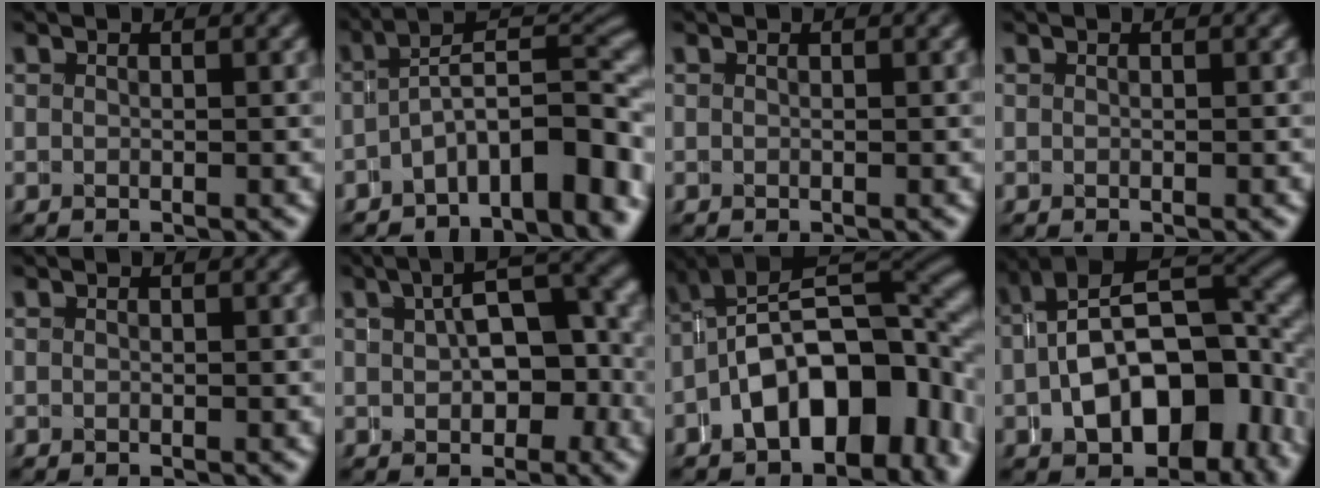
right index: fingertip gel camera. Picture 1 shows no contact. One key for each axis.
{"total": 7.3, "fx": -2.7, "fy": 3.2, "fz": 6.0, "tx": -0.075, "ty": 0.003, "tz": -0.049}
{"total": 0.0}
{"total": 0.0}
{"total": 0.0}
{"total": 4.7, "fx": 0.2, "fy": 2.6, "fz": 3.9, "tx": -0.055, "ty": 0.000, "tz": 0.014}
{"total": 11.8, "fx": -1.5, "fy": 7.4, "fz": 9.1, "tx": -0.141, "ty": -0.005, "tz": -0.033}
{"total": 13.8, "fx": -0.5, "fy": 8.3, "fz": 11.0, "tx": -0.174, "ty": -0.006, "tz": 0.000}